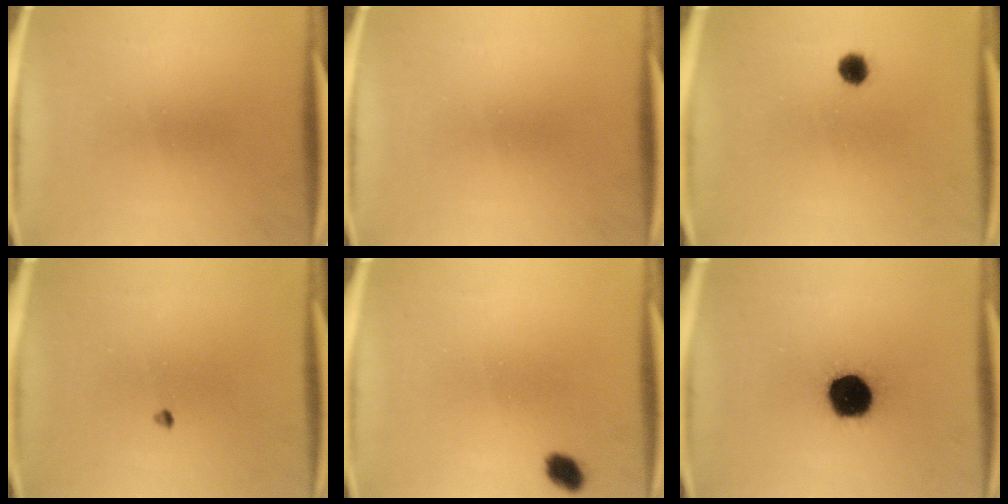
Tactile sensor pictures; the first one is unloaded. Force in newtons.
{"total": 0.0}
{"total": 2.4}
{"total": 0.7}
{"total": 2.8}
{"total": 14.8}